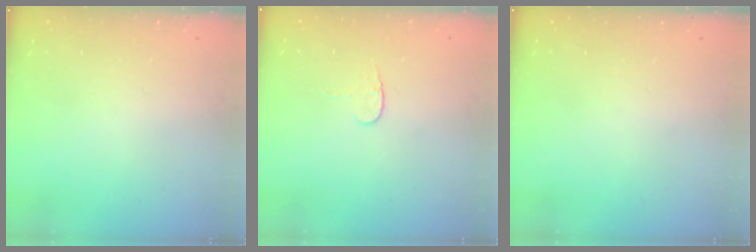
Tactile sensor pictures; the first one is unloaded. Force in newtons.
{"total": 3.7, "press": 3.6, "slide": 0.4}
{"total": 0.0}